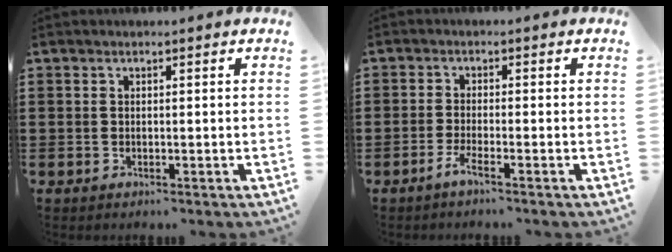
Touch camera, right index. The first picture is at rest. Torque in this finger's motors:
{"motor_torque": [0.35, 0.53, 0.15, 0.06]}